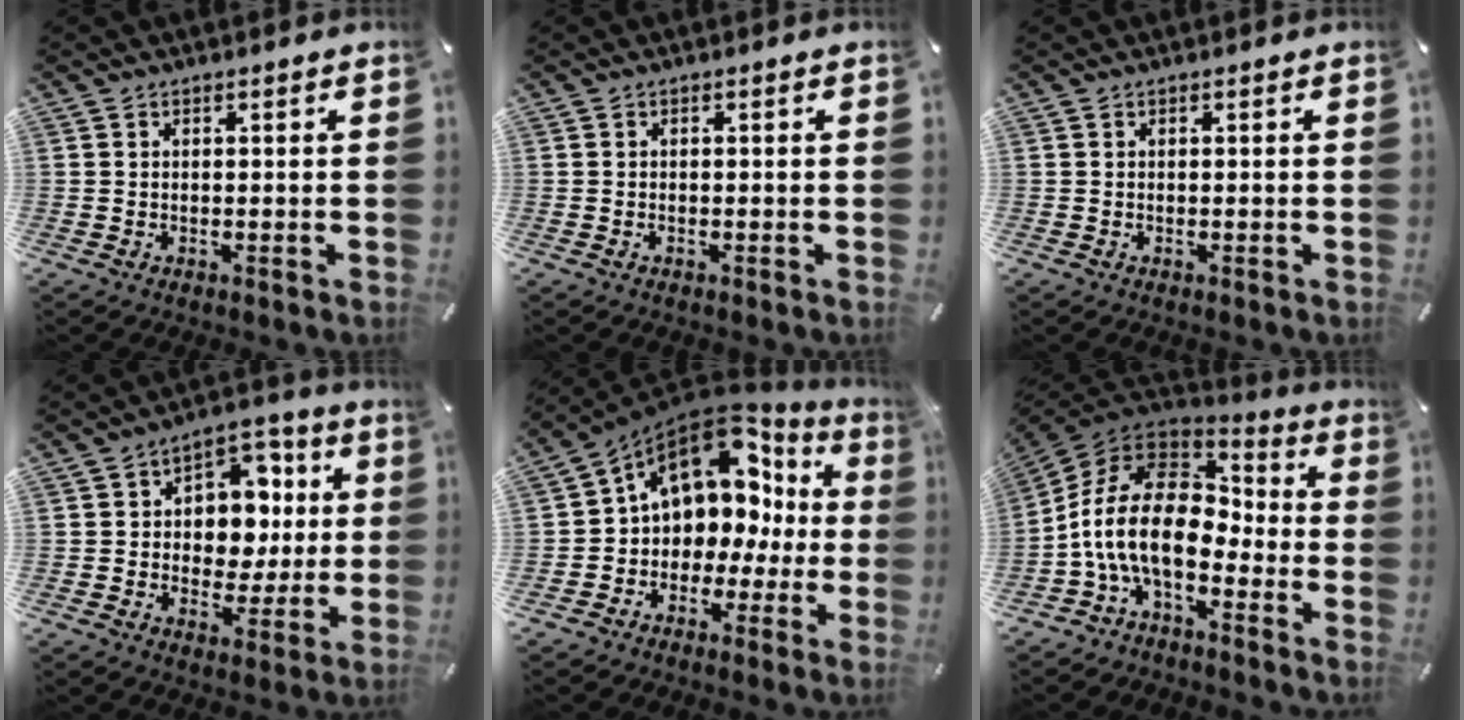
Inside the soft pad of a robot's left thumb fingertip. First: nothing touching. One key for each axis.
{"total": 0.9, "fx": -0.4, "fy": 0.4, "fz": 0.7, "tx": -0.014, "ty": 0.000, "tz": -0.009}
{"total": 0.0}
{"total": 10.7, "fx": 0.8, "fy": 9.5, "fz": 4.9, "tx": -0.062, "ty": -0.004, "tz": 0.020}
{"total": 12.2, "fx": 4.8, "fy": 9.4, "fz": 6.0, "tx": -0.102, "ty": -0.038, "tz": 0.086}
{"total": 17.3, "fx": -3.9, "fy": 10.6, "fz": 13.1, "tx": -0.275, "ty": 0.017, "tz": -0.069}